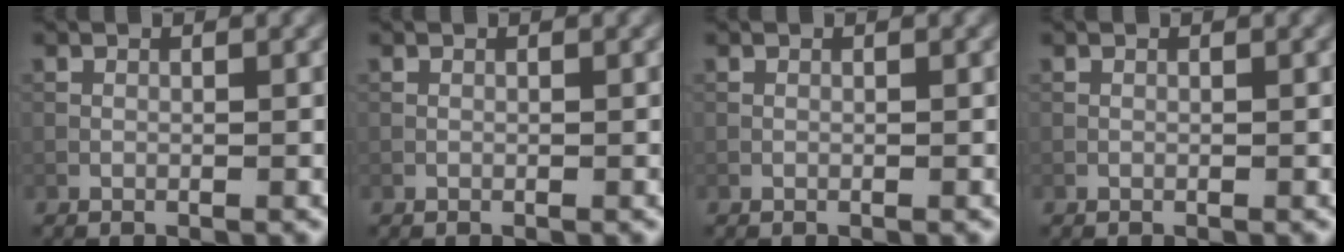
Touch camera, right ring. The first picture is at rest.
{"total": 0.0}
{"total": 0.0}
{"total": 0.0}